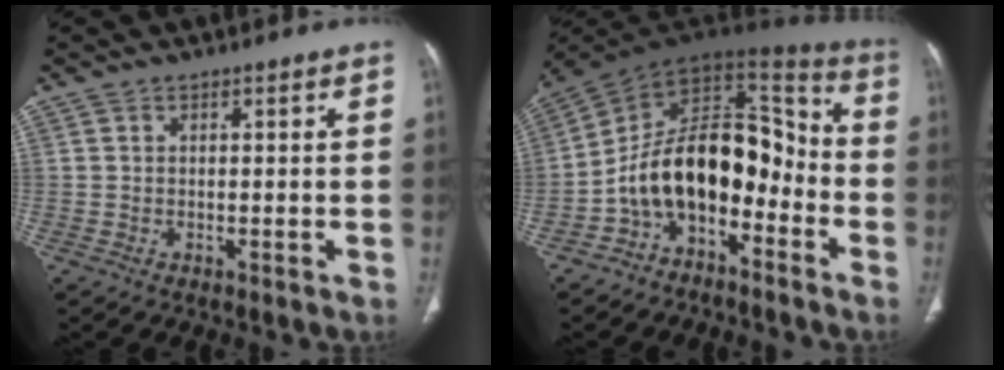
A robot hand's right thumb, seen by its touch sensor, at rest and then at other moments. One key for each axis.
{"total": 17.9, "fx": -6.3, "fy": 10.6, "fz": 13.0, "tx": -0.186, "ty": 0.108, "tz": -0.116}